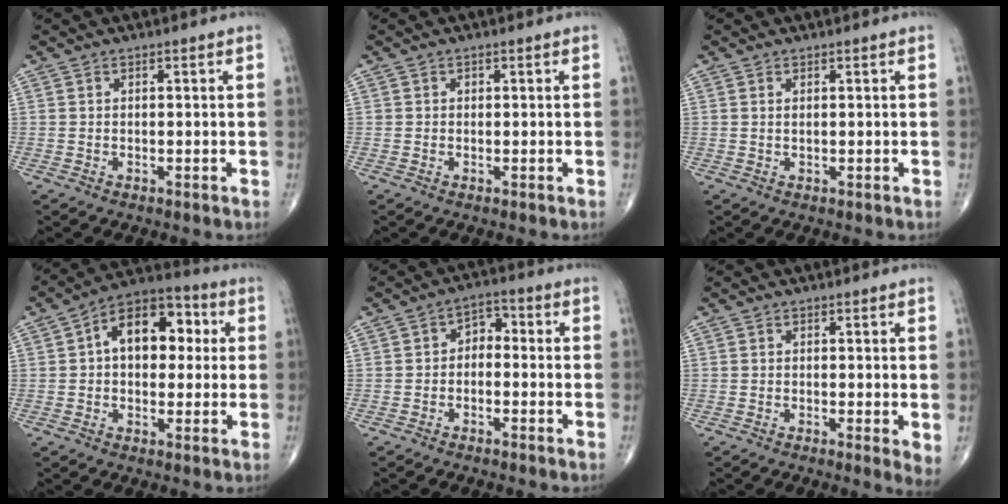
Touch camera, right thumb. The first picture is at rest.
{"total": 0.5, "force": [0.1, 0.5, 0.1], "torque": [0.003, 0.002, 0.001]}
{"total": 0.7, "force": [0.3, 0.2, 0.5], "torque": [-0.013, 0.000, 0.006]}
{"total": 13.8, "force": [2.4, 8.8, 10.4], "torque": [-0.120, 0.029, 0.025]}
{"total": 4.0, "force": [-0.6, 2.9, 2.7], "torque": [-0.025, 0.025, -0.025]}
{"total": 2.9, "force": [-0.3, 0.6, 2.8], "torque": [-0.045, -0.012, -0.011]}